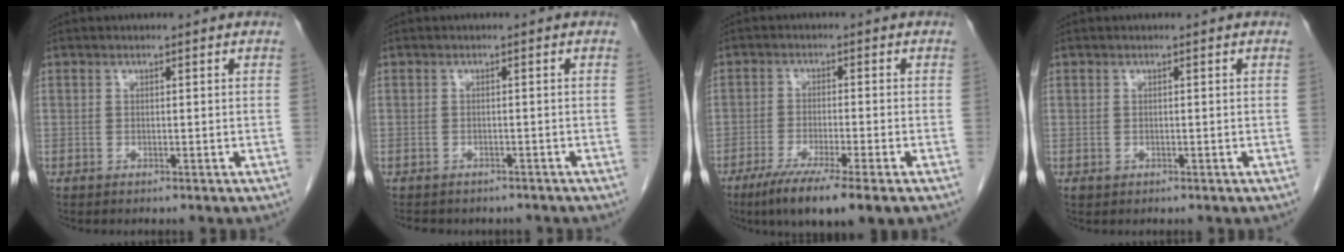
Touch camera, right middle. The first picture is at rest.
{"total": 6.2, "force": [-5.2, 2.7, 1.8], "torque": [-0.029, 0.005, -0.060]}
{"total": 9.2, "force": [-5.9, 0.0, 7.0], "torque": [-0.117, -0.023, -0.095]}
{"total": 0.6, "force": [-0.2, 0.5, 0.2], "torque": [-0.004, 0.001, -0.001]}